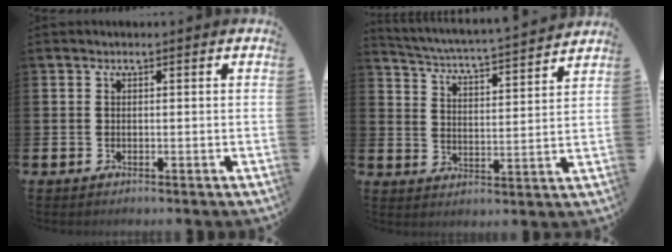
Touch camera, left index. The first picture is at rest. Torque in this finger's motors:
{"motor_torque": [0.51, -1.63, 0.14, 0.06]}